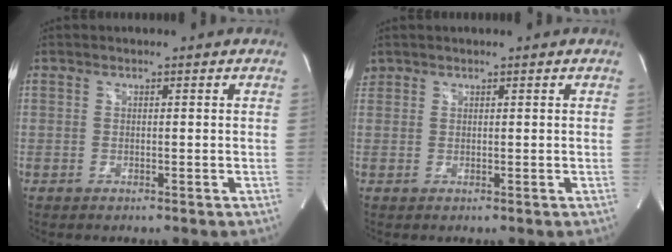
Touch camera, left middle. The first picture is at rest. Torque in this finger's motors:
{"motor_torque": [0.10, -0.09, 0.01, 0.00]}